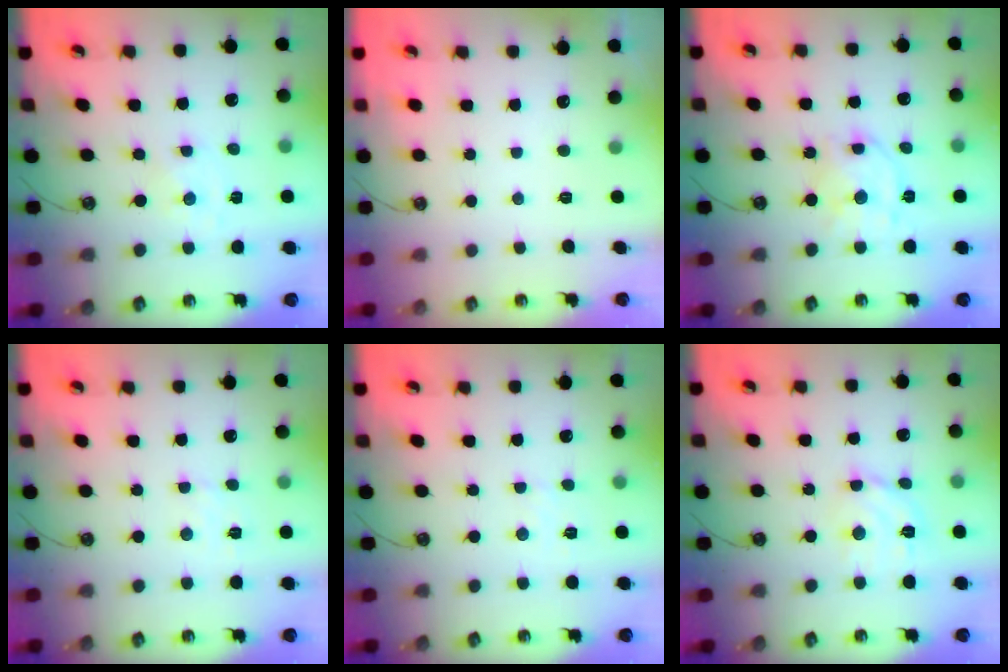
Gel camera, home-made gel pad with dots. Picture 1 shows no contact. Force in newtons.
{"total": 0.0}
{"total": 10.7, "press": 10.7, "slide": 1.0}
{"total": 2.9, "press": 2.9, "slide": 0.4}
{"total": 3.0, "press": 3.0, "slide": 0.5}
{"total": 9.5, "press": 9.4, "slide": 1.3}